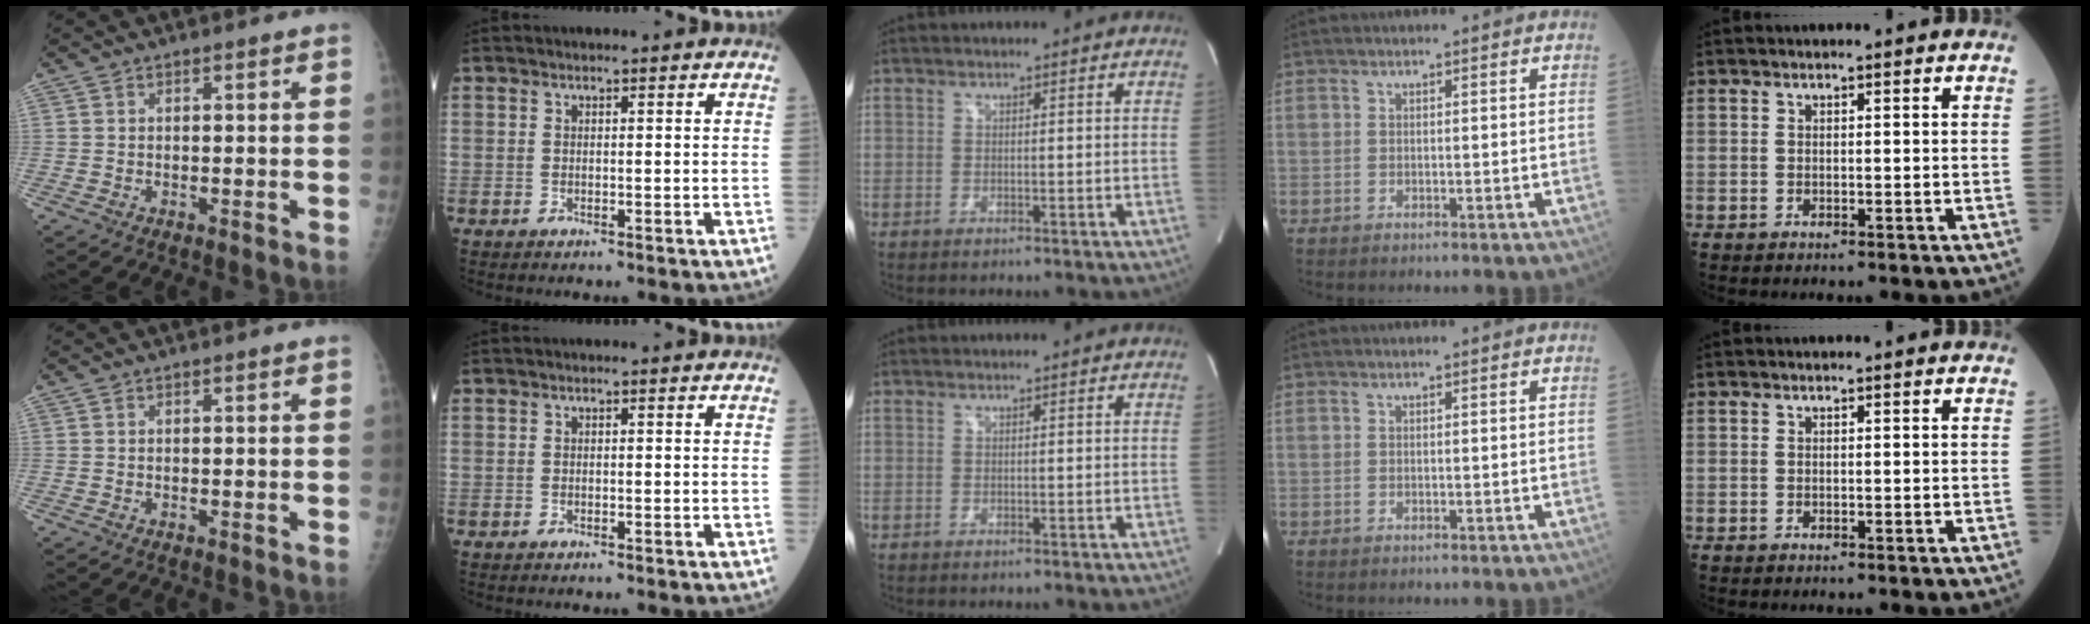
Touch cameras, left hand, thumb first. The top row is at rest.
{}